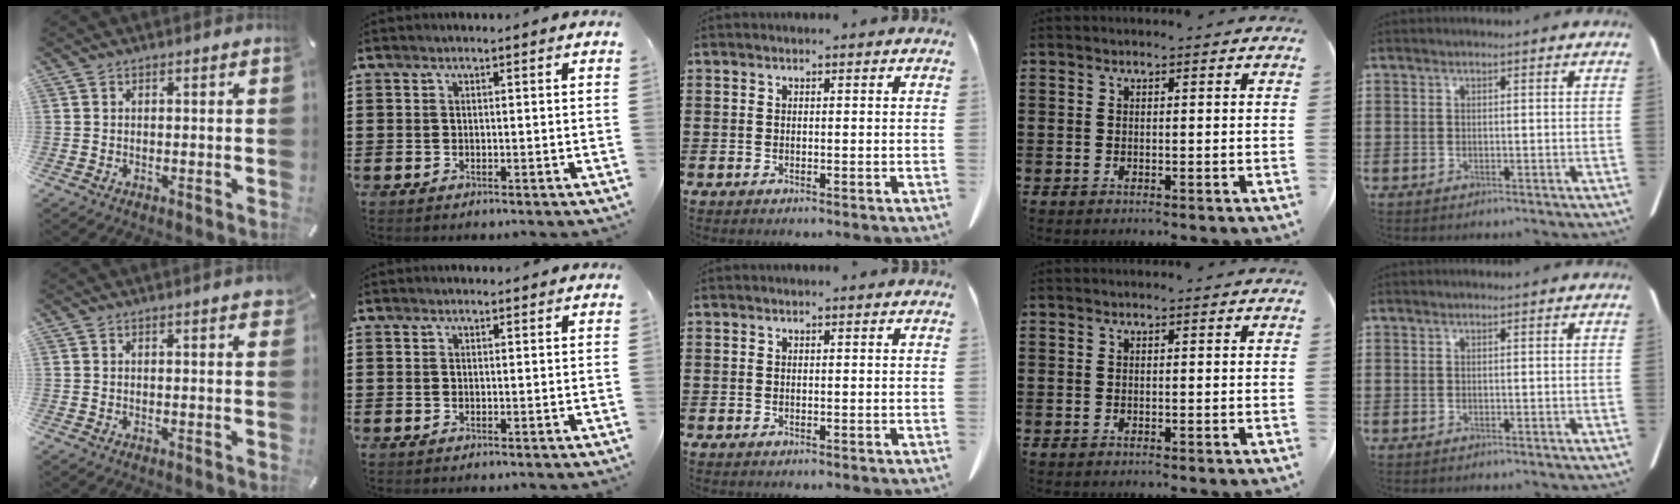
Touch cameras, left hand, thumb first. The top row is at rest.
{"thumb": {"total": 1.5, "force": [0.7, 0.3, 1.3], "torque": [-0.019, 0.000, 0.008]}, "index": {"total": 0.7, "force": [0.7, 0.2, 0.0], "torque": [-0.002, 0.001, 0.014]}}